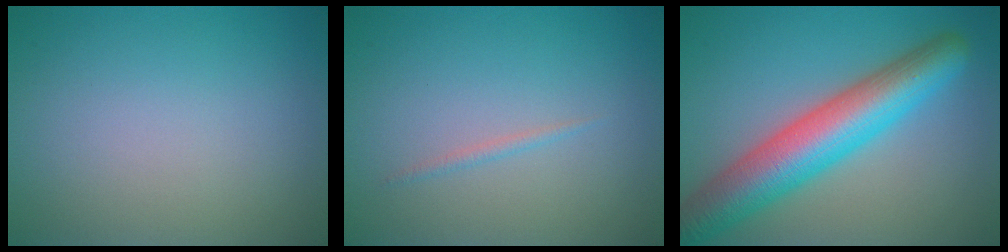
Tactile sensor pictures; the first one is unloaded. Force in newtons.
{"total": 0.6, "press": 0.6, "slide": 0.0}
{"total": 8.9, "press": 8.9, "slide": 0.4}